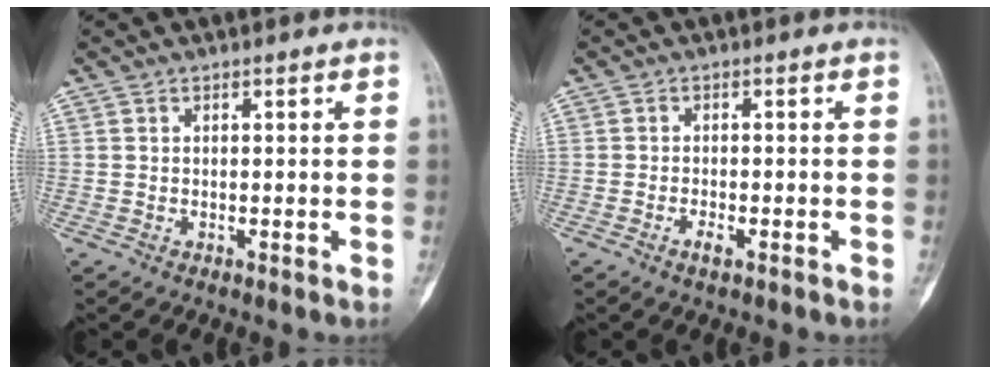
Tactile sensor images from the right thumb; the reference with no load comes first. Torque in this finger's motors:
{"motor_torque": [0.05, 0.01, 0.02, -0.07, -0.11]}